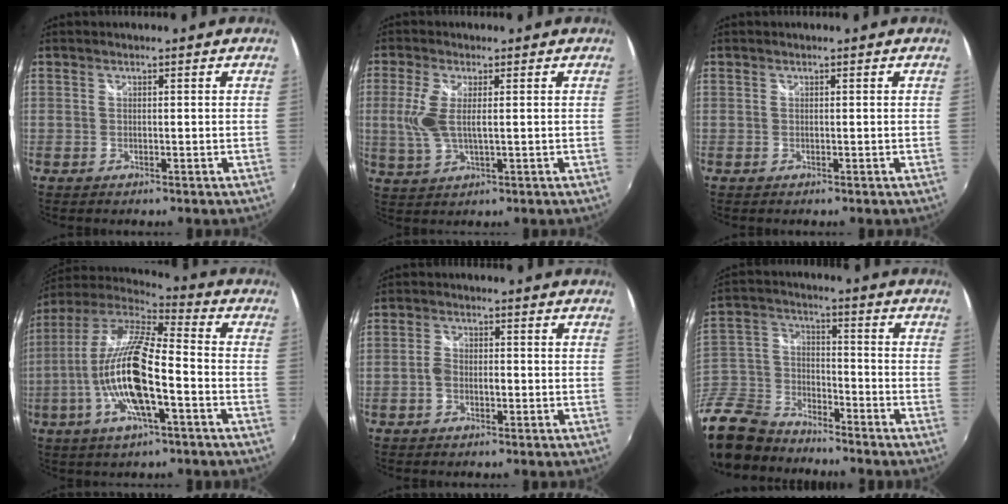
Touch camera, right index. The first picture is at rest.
{"total": 6.5, "force": [0.5, 2.3, 6.1], "torque": [-0.140, -0.001, 0.012]}
{"total": 0.0}
{"total": 18.3, "force": [-5.2, 4.2, 17.0], "torque": [-0.320, -0.018, -0.103]}
{"total": 2.9, "force": [-1.0, 1.8, 2.0], "torque": [-0.042, 0.005, -0.019]}
{"total": 18.9, "force": [-13.9, 10.3, 7.6], "torque": [-0.218, 0.006, -0.253]}